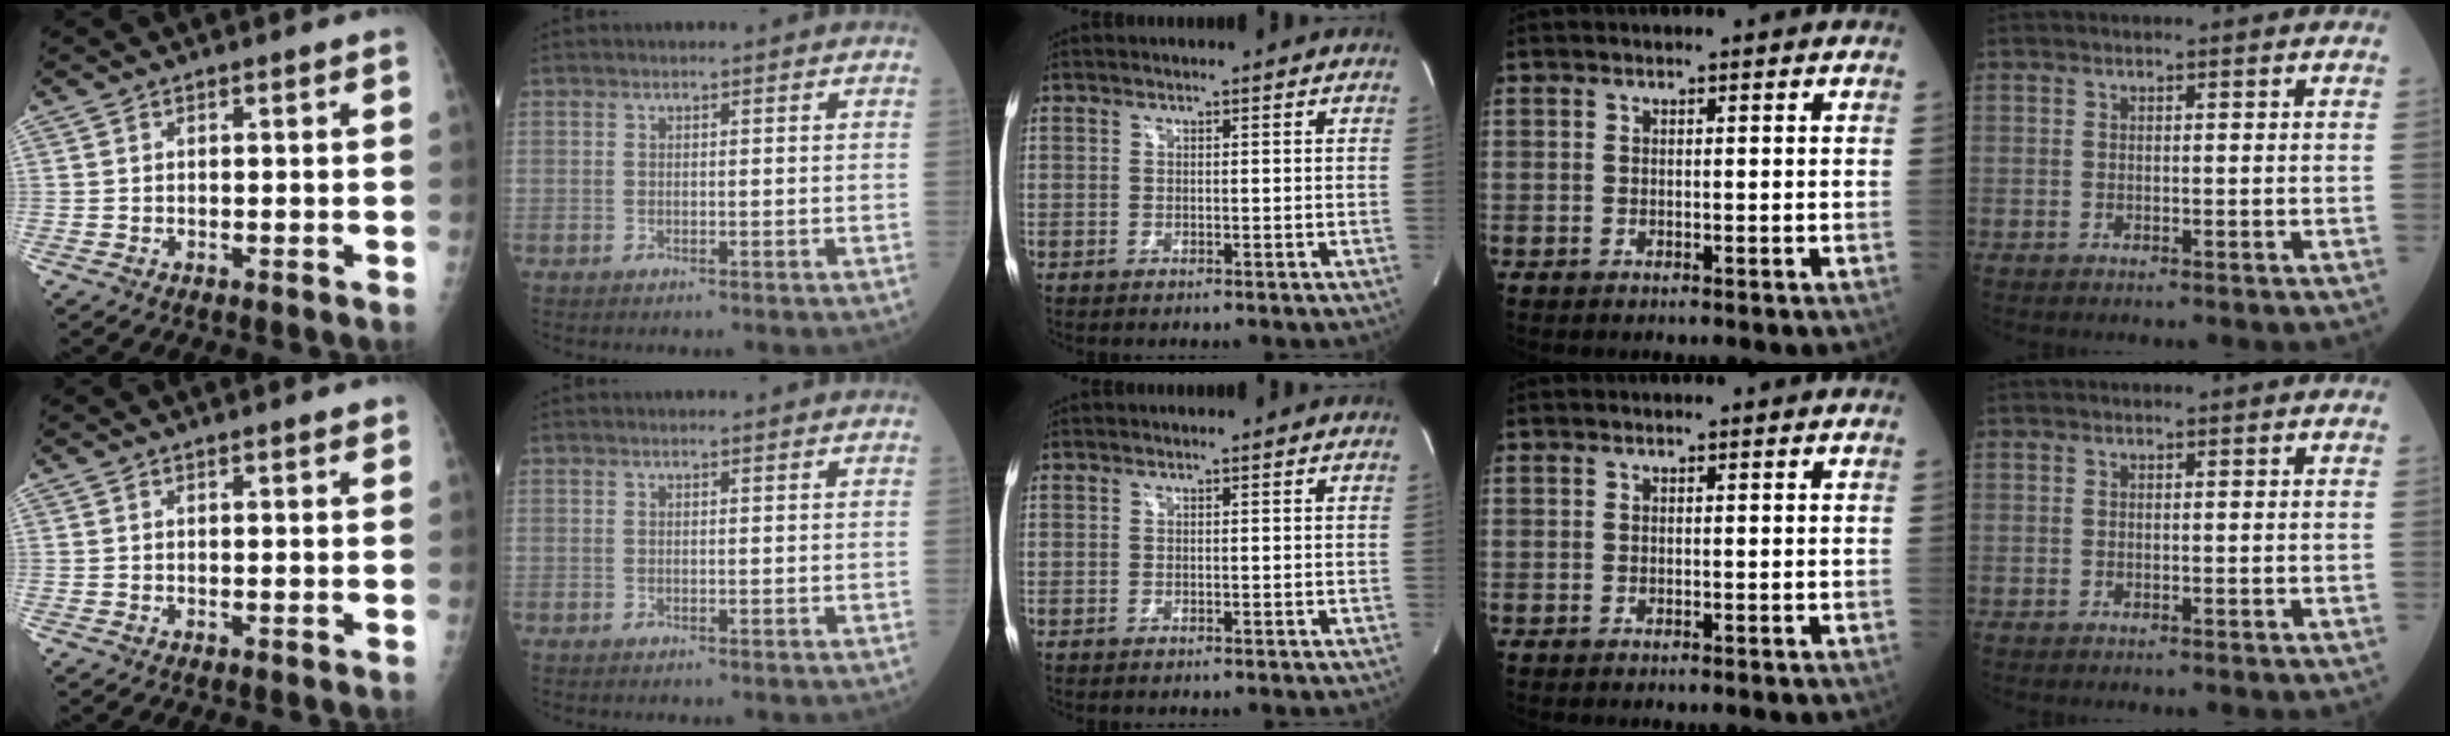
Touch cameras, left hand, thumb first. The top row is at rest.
{"thumb": {"total": 1.8, "force": [1.4, 0.3, 1.1], "torque": [-0.010, -0.001, 0.017]}, "index": {"total": 1.2, "force": [1.2, 0.1, 0.2], "torque": [-0.008, 0.008, 0.014]}}